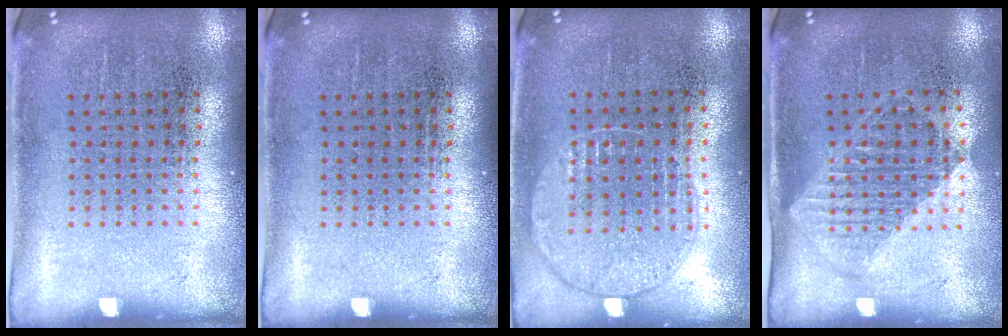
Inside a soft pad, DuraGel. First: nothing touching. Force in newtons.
{"total": 0.0}
{"total": 1.0, "press": 0.9, "slide": 0.3}
{"total": 1.2, "press": 1.0, "slide": 0.5}